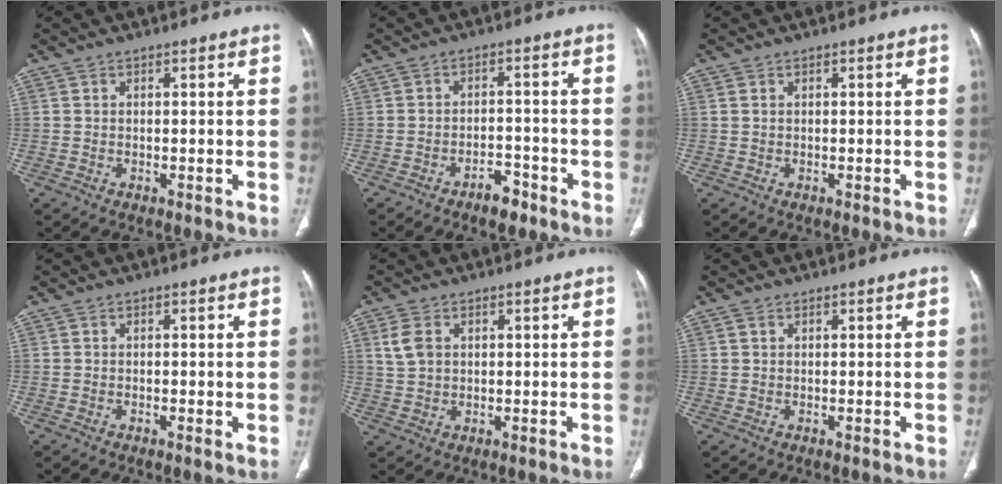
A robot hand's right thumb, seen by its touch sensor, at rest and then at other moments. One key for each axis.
{"total": 4.4, "fx": -3.1, "fy": 2.0, "fz": 2.3, "tx": -0.028, "ty": 0.025, "tz": -0.046}
{"total": 0.6, "fx": 0.3, "fy": 0.3, "fz": 0.3, "tx": -0.009, "ty": 0.005, "tz": 0.008}
{"total": 0.8, "fx": -0.1, "fy": 0.3, "fz": 0.8, "tx": -0.013, "ty": -0.002, "tz": -0.002}
{"total": 4.7, "fx": 1.6, "fy": 3.3, "fz": 2.9, "tx": -0.058, "ty": 0.000, "tz": 0.038}
{"total": 0.6, "fx": 0.3, "fy": 0.4, "fz": 0.3, "tx": -0.007, "ty": 0.004, "tz": 0.007}